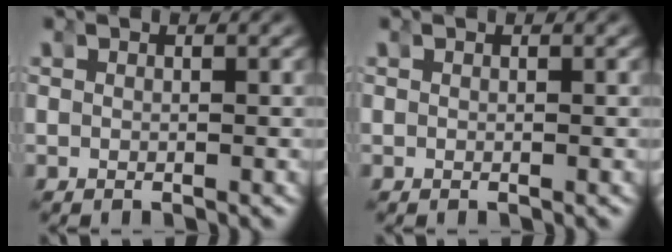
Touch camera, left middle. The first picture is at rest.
{"total": 0.0}